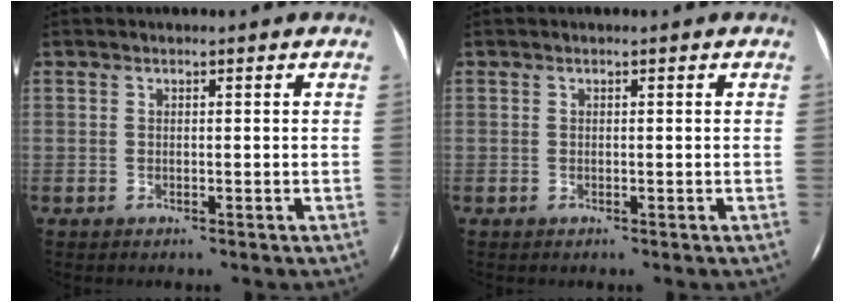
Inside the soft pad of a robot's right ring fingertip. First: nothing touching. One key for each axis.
{"total": 0.0}